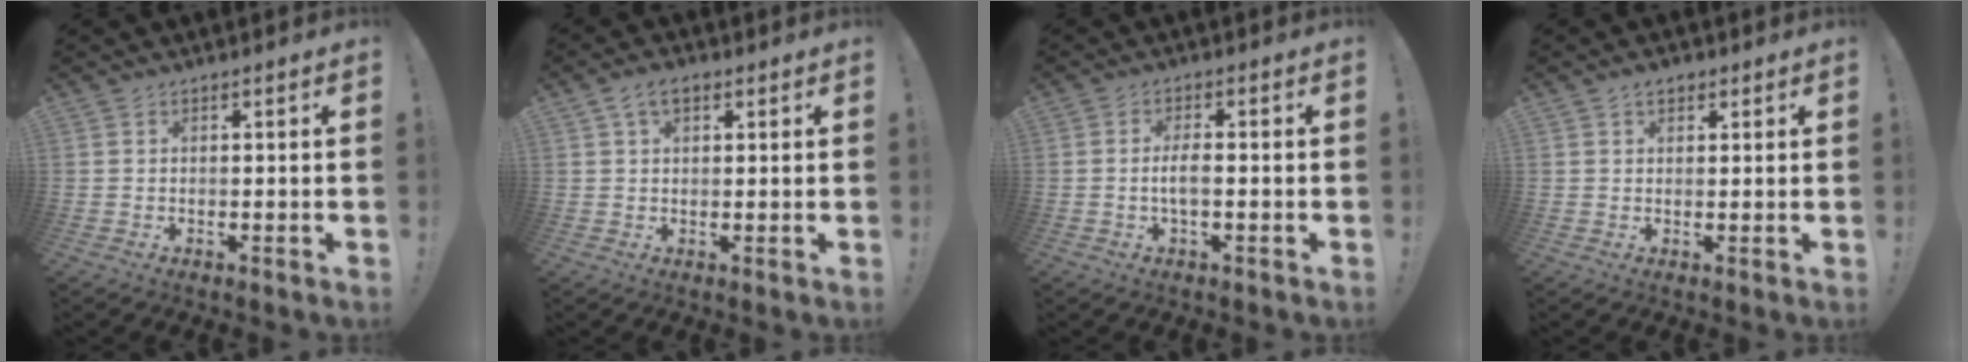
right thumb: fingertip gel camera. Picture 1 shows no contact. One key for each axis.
{"total": 5.2, "fx": 2.4, "fy": 3.0, "fz": 3.5, "tx": -0.060, "ty": 0.001, "tz": 0.045}
{"total": 4.1, "fx": -0.9, "fy": 0.9, "fz": 3.9, "tx": -0.084, "ty": -0.002, "tz": -0.020}
{"total": 2.8, "fx": 1.5, "fy": 1.8, "fz": 1.6, "tx": -0.021, "ty": -0.003, "tz": 0.025}